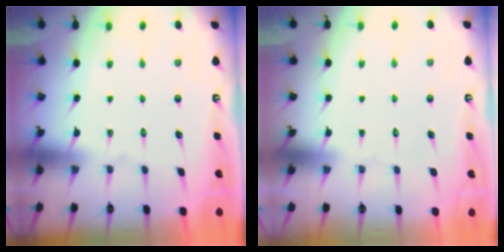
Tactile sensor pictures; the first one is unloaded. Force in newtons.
{"total": 1.6, "press": 1.5, "slide": 0.1}